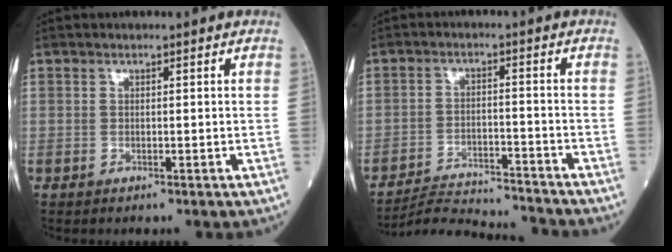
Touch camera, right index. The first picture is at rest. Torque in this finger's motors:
{"motor_torque": [-0.21, -0.26, 0.21, 0.05]}